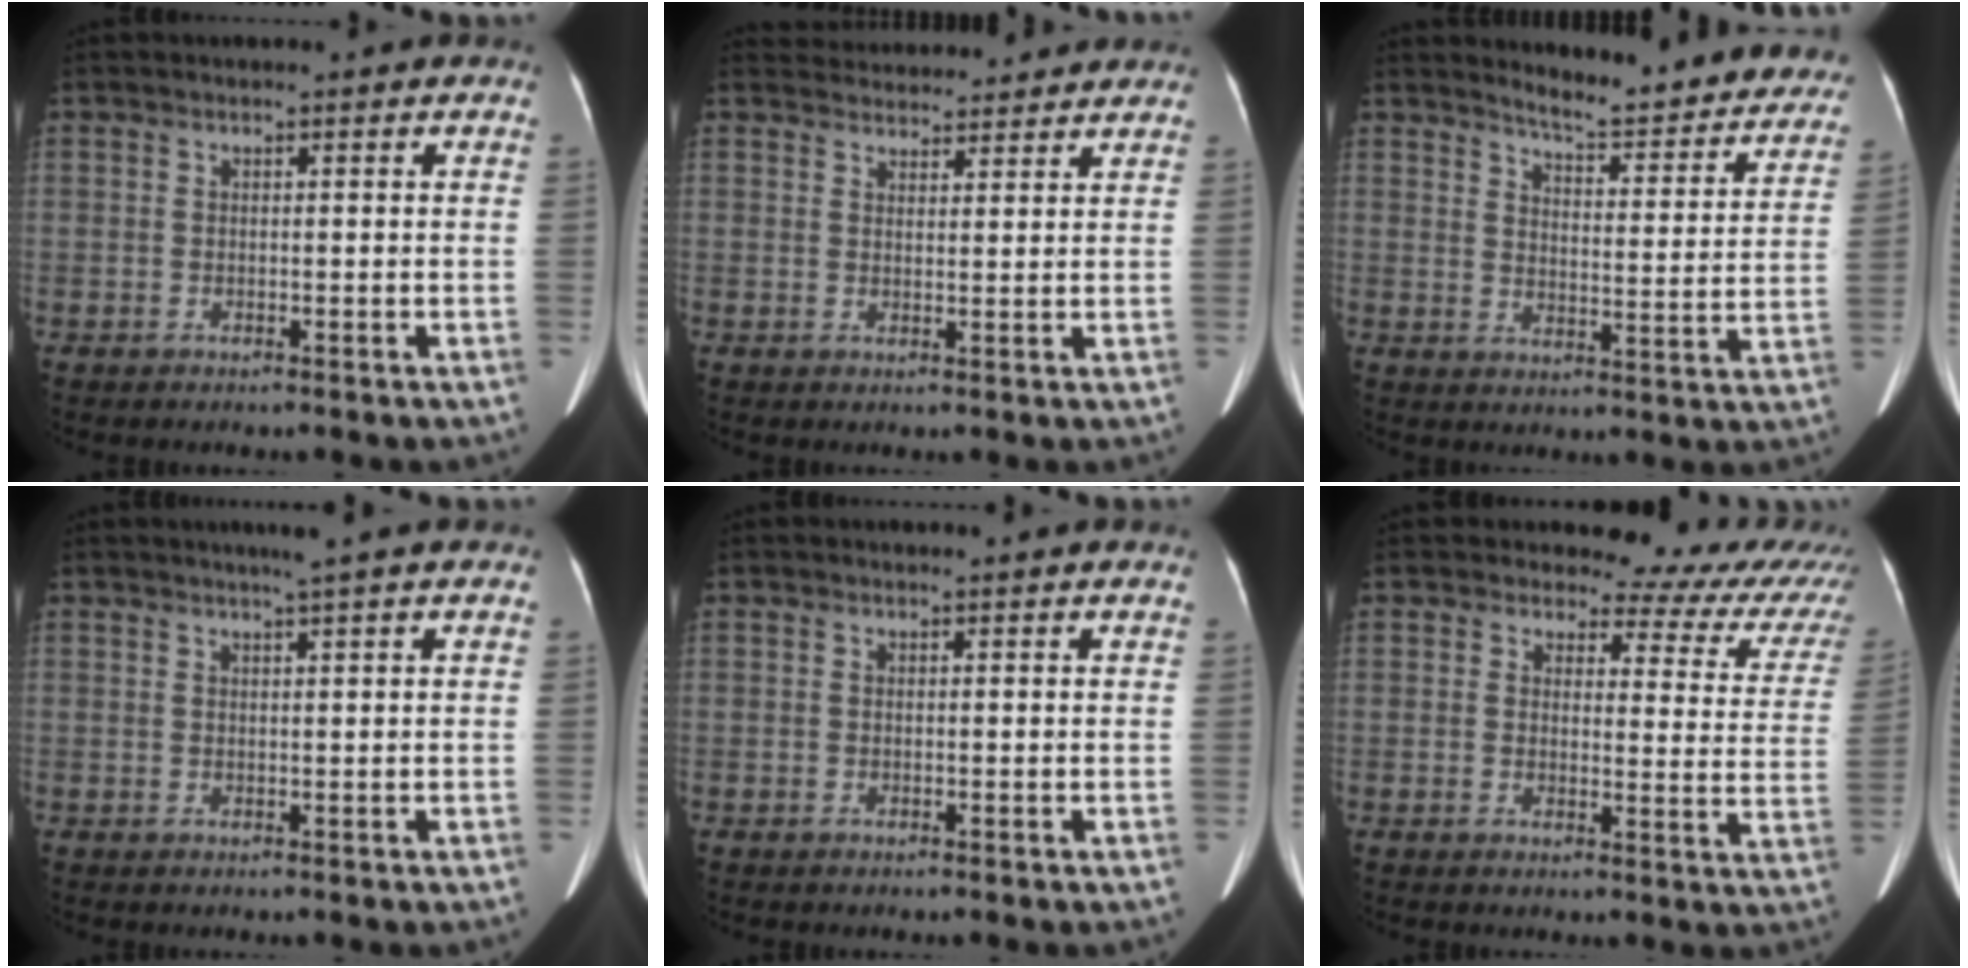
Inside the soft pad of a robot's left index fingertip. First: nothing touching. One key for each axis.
{"total": 8.9, "fx": 8.6, "fy": 2.0, "fz": 1.2, "tx": -0.011, "ty": 0.029, "tz": 0.110}
{"total": 18.0, "fx": 16.8, "fy": 2.9, "fz": 5.7, "tx": -0.059, "ty": -0.067, "tz": 0.193}
{"total": 2.6, "fx": 1.9, "fy": -0.7, "fz": 1.5, "tx": -0.021, "ty": 0.003, "tz": 0.033}
{"total": 1.1, "fx": 1.1, "fy": 0.0, "fz": 0.2, "tx": -0.012, "ty": 0.002, "tz": 0.009}
{"total": 13.0, "fx": 12.1, "fy": 4.3, "fz": 2.2, "tx": 0.013, "ty": -0.055, "tz": 0.098}